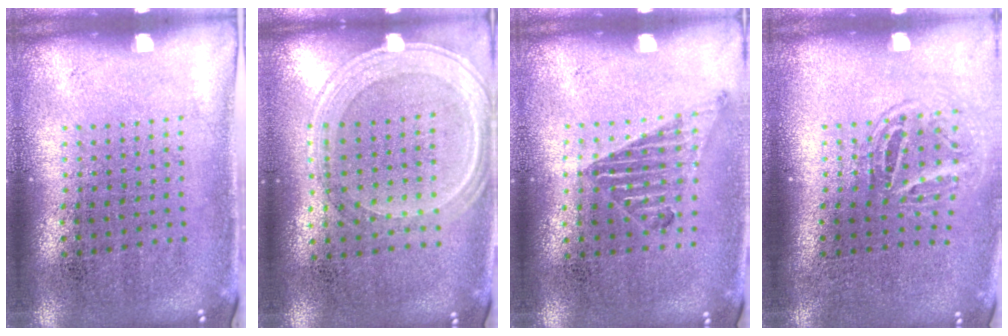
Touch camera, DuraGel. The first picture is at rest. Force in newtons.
{"total": 1.2, "press": 1.1, "slide": 0.2}
{"total": 1.0, "press": 1.0, "slide": 0.3}
{"total": 1.6, "press": 1.0, "slide": 1.2}